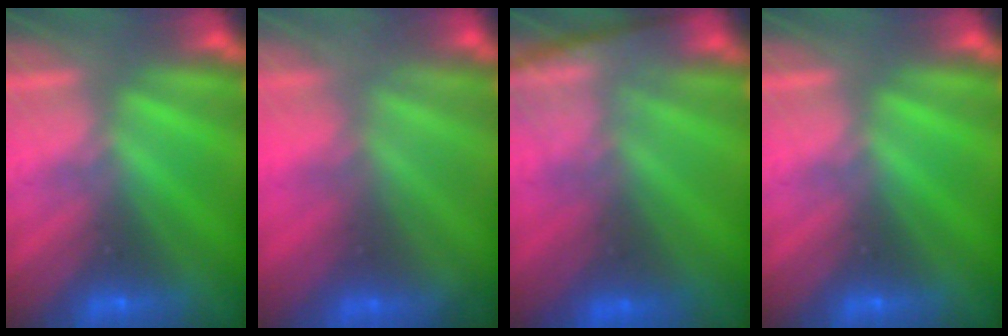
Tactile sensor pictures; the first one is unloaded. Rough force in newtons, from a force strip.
{"total": 8.8}
{"total": 13.7}
{"total": 0.0}